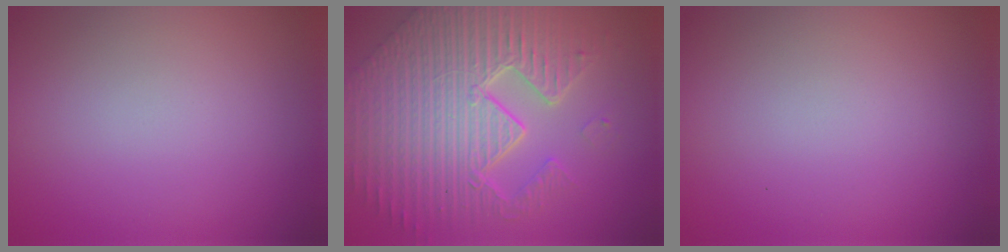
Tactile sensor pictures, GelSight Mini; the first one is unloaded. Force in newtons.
{"total": 10.8, "press": 7.1, "slide": 8.2}
{"total": 0.0}